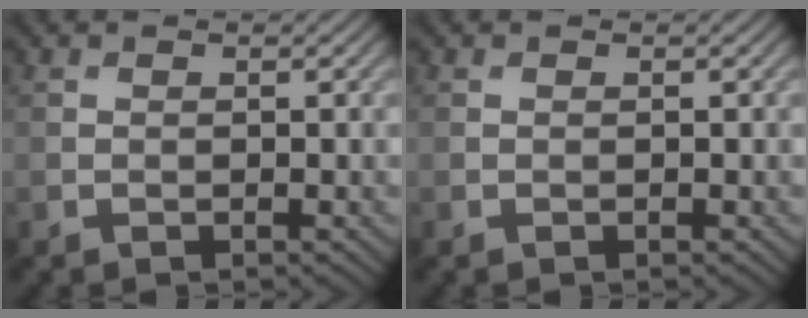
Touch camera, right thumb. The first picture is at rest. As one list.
[{"total": 0.0}]